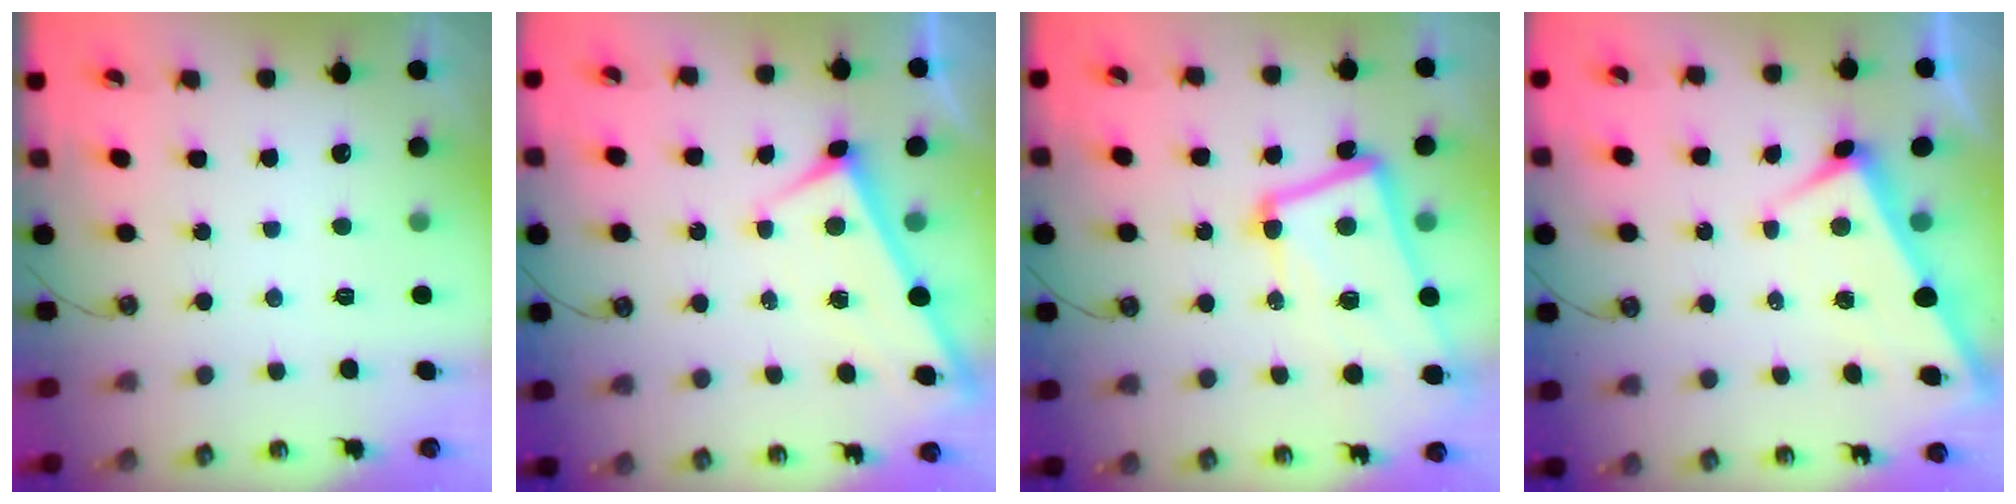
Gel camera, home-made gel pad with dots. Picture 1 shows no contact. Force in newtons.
{"total": 1.9, "press": 1.9, "slide": 0.2}
{"total": 12.6, "press": 12.3, "slide": 2.5}
{"total": 2.8, "press": 2.8, "slide": 0.6}